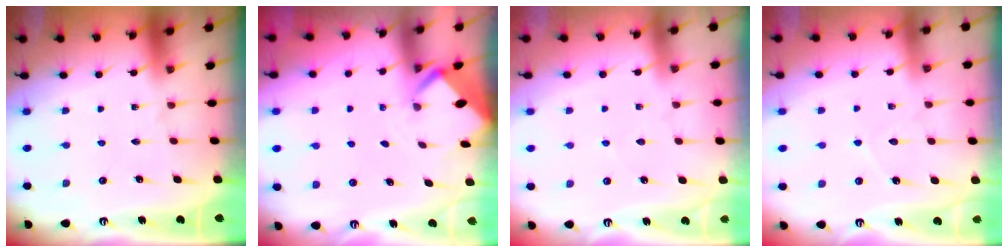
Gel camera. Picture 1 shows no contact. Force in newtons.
{"total": 1.8, "press": 1.8, "slide": 0.1}
{"total": 2.1, "press": 2.1, "slide": 0.3}
{"total": 4.5, "press": 4.5, "slide": 0.3}